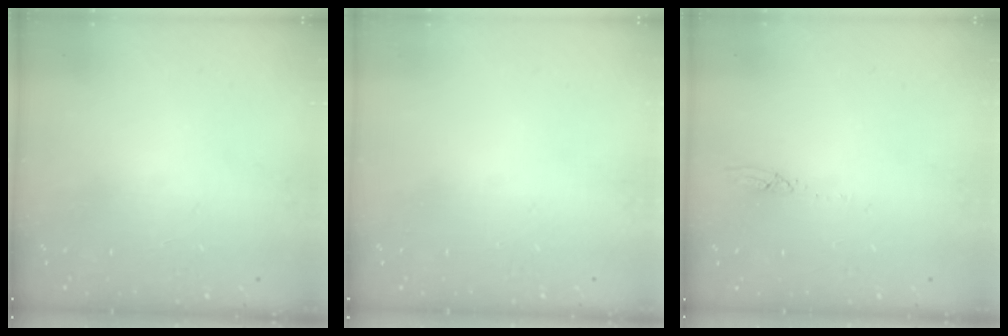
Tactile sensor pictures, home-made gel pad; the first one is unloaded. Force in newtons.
{"total": 0.0}
{"total": 2.7, "press": 2.7, "slide": 0.2}